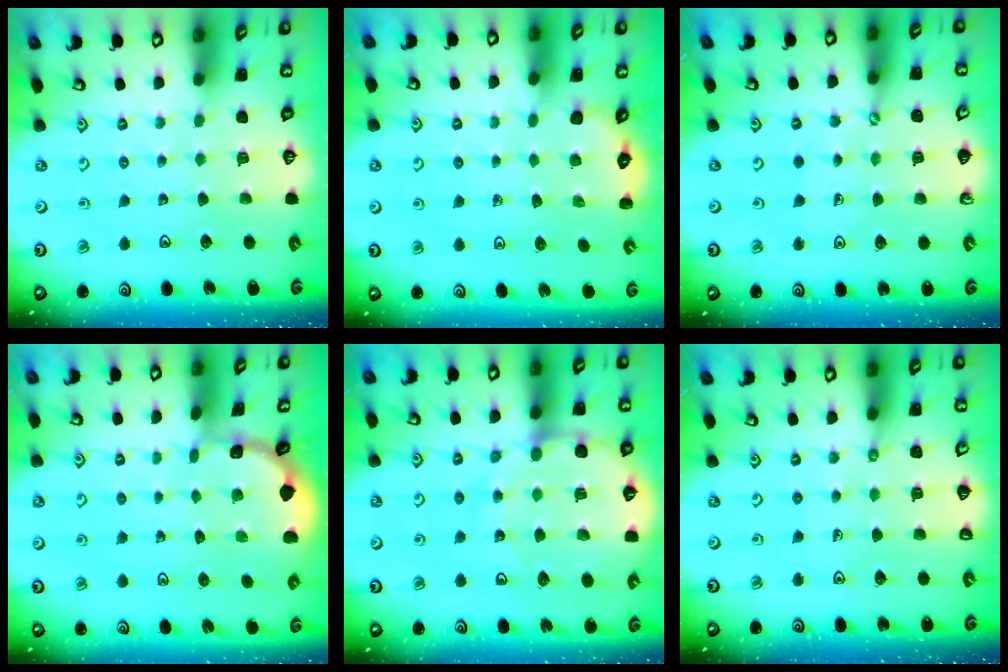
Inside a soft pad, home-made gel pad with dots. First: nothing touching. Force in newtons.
{"total": 2.3, "press": 1.9, "slide": 1.3}
{"total": 0.5, "press": 0.5, "slide": 0.1}
{"total": 2.3, "press": 2.3, "slide": 0.1}
{"total": 12.2, "press": 11.8, "slide": 2.9}
{"total": 2.7, "press": 2.7, "slide": 0.5}